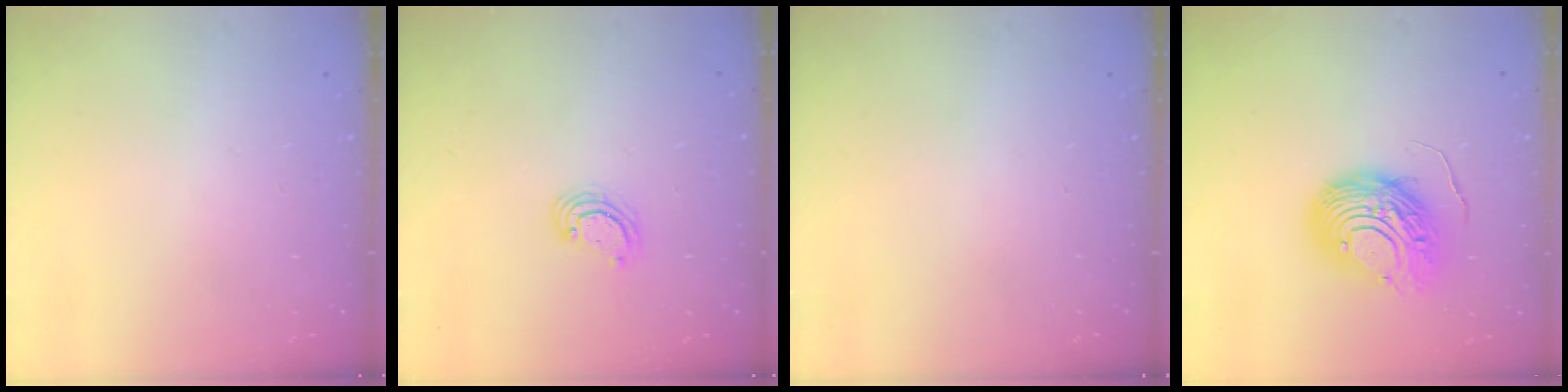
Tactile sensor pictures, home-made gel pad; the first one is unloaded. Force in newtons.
{"total": 4.0, "press": 4.0, "slide": 0.3}
{"total": 0.0}
{"total": 11.8, "press": 11.8, "slide": 1.3}